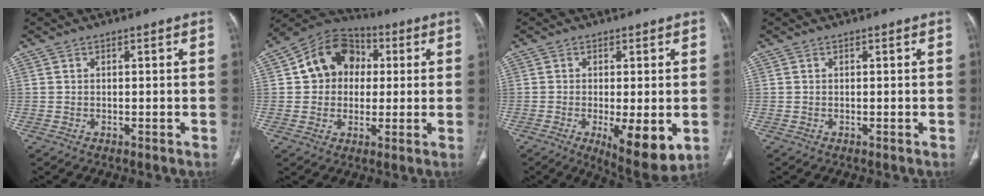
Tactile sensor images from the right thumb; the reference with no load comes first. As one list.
[{"total": 12.8, "force": [2.1, 10.6, 6.9], "torque": [-0.079, 0.019, 0.025]}, {"total": 10.7, "force": [-2.8, 3.3, 9.7], "torque": [-0.141, -0.024, -0.035]}, {"total": 0.0}]